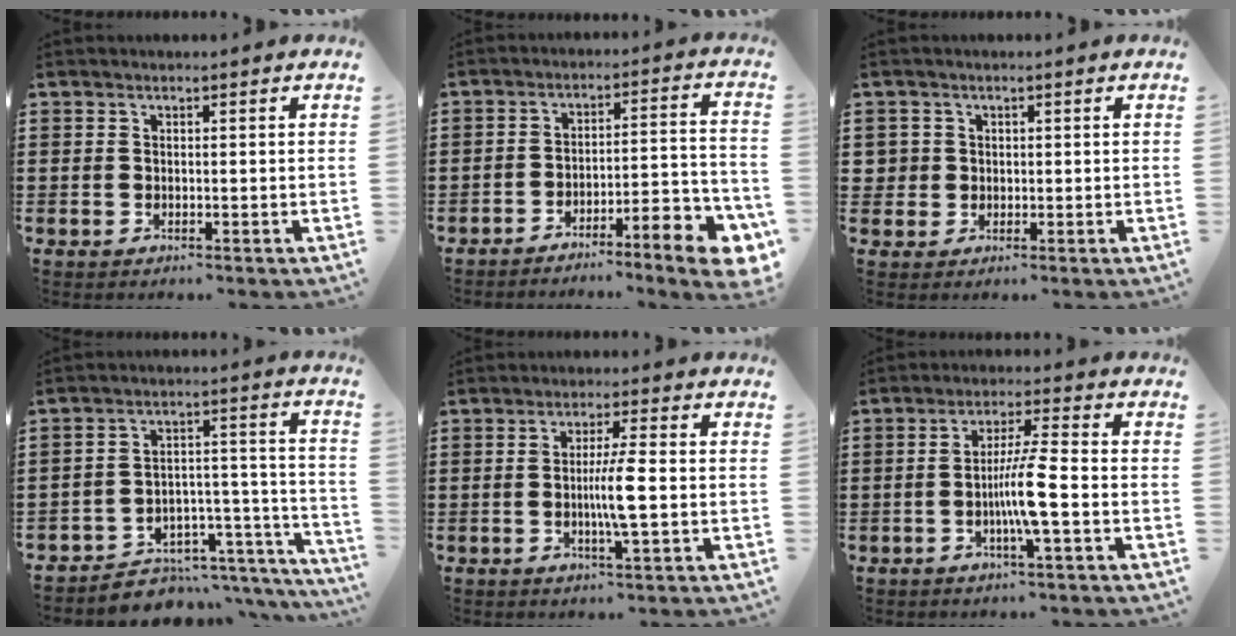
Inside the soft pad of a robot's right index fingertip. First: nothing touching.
{"total": 7.5, "force": [-6.4, 0.6, 3.9], "torque": [-0.053, 0.007, -0.120]}
{"total": 2.1, "force": [0.1, 2.1, 0.2], "torque": [-0.015, 0.010, -0.001]}
{"total": 4.6, "force": [-3.7, 2.4, 1.0], "torque": [-0.026, 0.002, -0.071]}
{"total": 5.4, "force": [-0.7, -0.1, 5.4], "torque": [-0.101, -0.010, -0.019]}
{"total": 7.1, "force": [-1.9, 0.0, 6.9], "torque": [-0.131, -0.011, -0.042]}